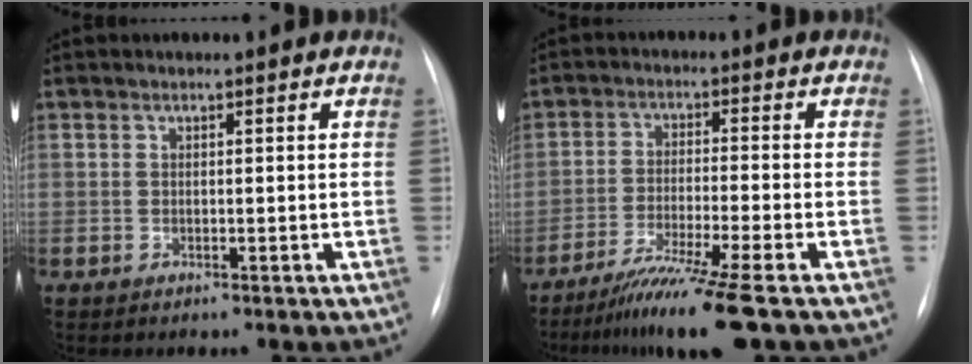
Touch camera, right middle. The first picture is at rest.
{"total": 10.2, "force": [-7.4, -2.0, 6.7], "torque": [-0.112, -0.040, -0.127]}